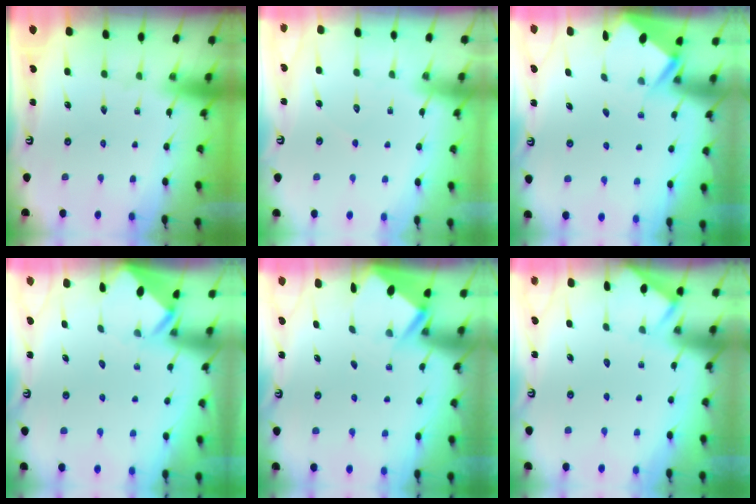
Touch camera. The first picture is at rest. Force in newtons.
{"total": 3.7, "press": 3.7, "slide": 0.3}
{"total": 2.9, "press": 2.9, "slide": 0.3}
{"total": 3.5, "press": 3.5, "slide": 0.2}
{"total": 3.0, "press": 3.0, "slide": 0.4}
{"total": 4.1, "press": 4.0, "slide": 0.5}